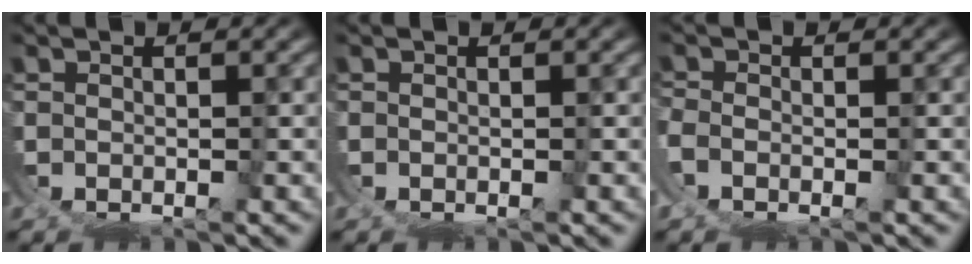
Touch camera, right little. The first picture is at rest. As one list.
[{"total": 0.0}, {"total": 2.0, "force": [-1.4, 1.1, 1.0], "torque": [-0.036, -0.018, -0.016]}]